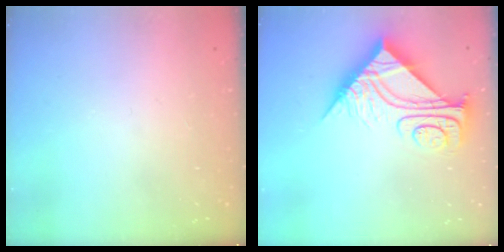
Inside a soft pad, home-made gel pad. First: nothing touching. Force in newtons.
{"total": 10.4, "press": 10.4, "slide": 1.1}